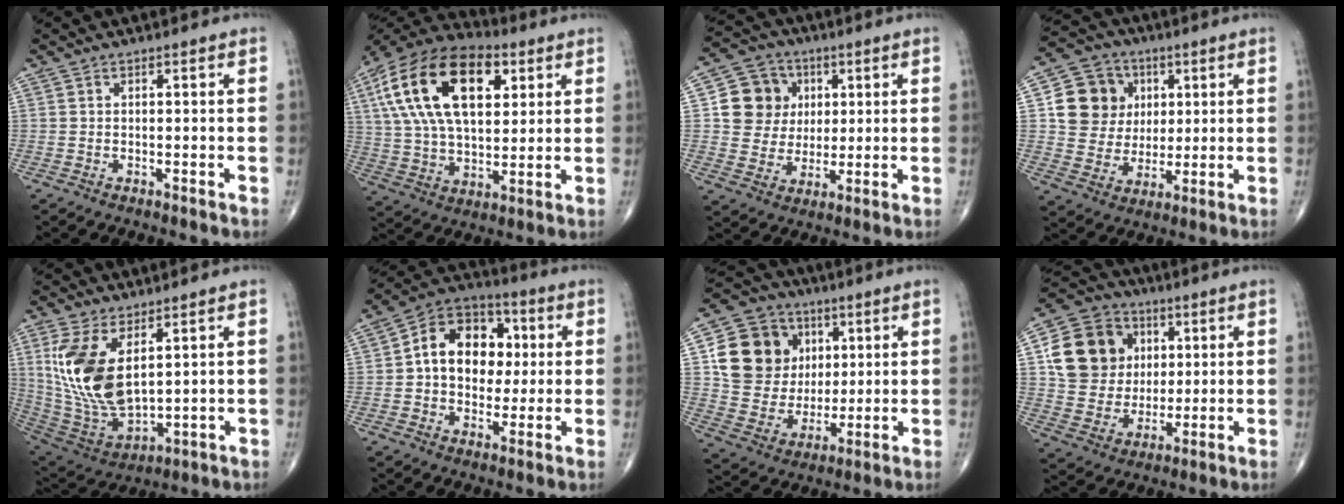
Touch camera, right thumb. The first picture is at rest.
{"total": 24.9, "force": [8.3, 13.5, 19.3], "torque": [-0.352, 0.003, 0.142]}
{"total": 11.1, "force": [2.5, 10.2, 3.6], "torque": [-0.025, 0.001, 0.043]}
{"total": 12.8, "force": [3.1, 11.6, 4.4], "torque": [-0.042, 0.002, 0.056]}
{"total": 16.1, "force": [4.8, 8.0, 13.0], "torque": [-0.257, -0.023, 0.117]}
{"total": 15.4, "force": [1.7, 11.3, 10.3], "torque": [-0.115, 0.020, 0.019]}
{"total": 17.2, "force": [4.5, 15.0, 7.2], "torque": [-0.094, 0.006, 0.091]}
{"total": 16.6, "force": [4.1, 14.4, 7.2], "torque": [-0.106, 0.006, 0.077]}